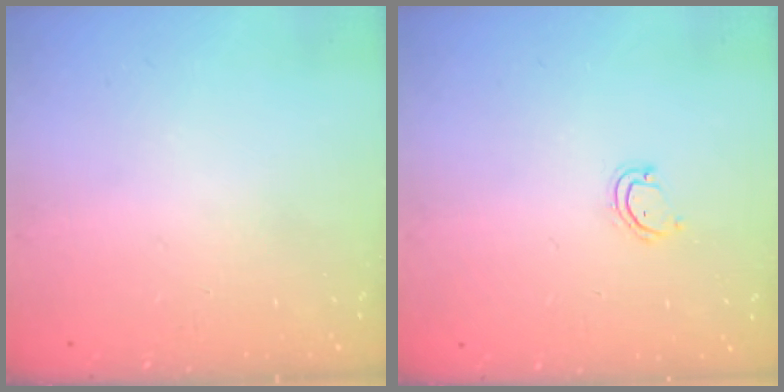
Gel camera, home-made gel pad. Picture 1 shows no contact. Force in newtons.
{"total": 3.3, "press": 3.3, "slide": 0.2}